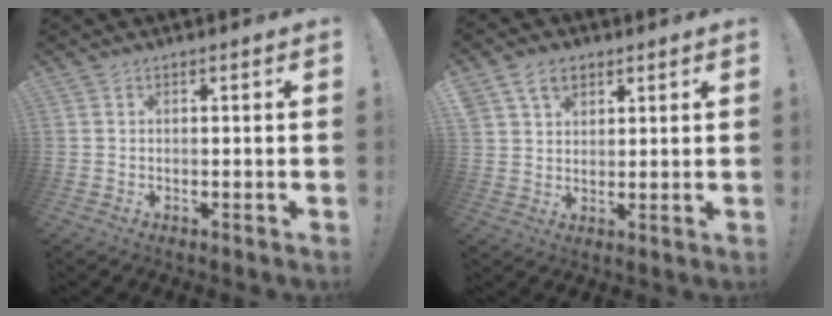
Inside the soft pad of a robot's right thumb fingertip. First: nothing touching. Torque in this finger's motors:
{"motor_torque": [0.89, 1.10, 0.26, 0.04, 0.07]}